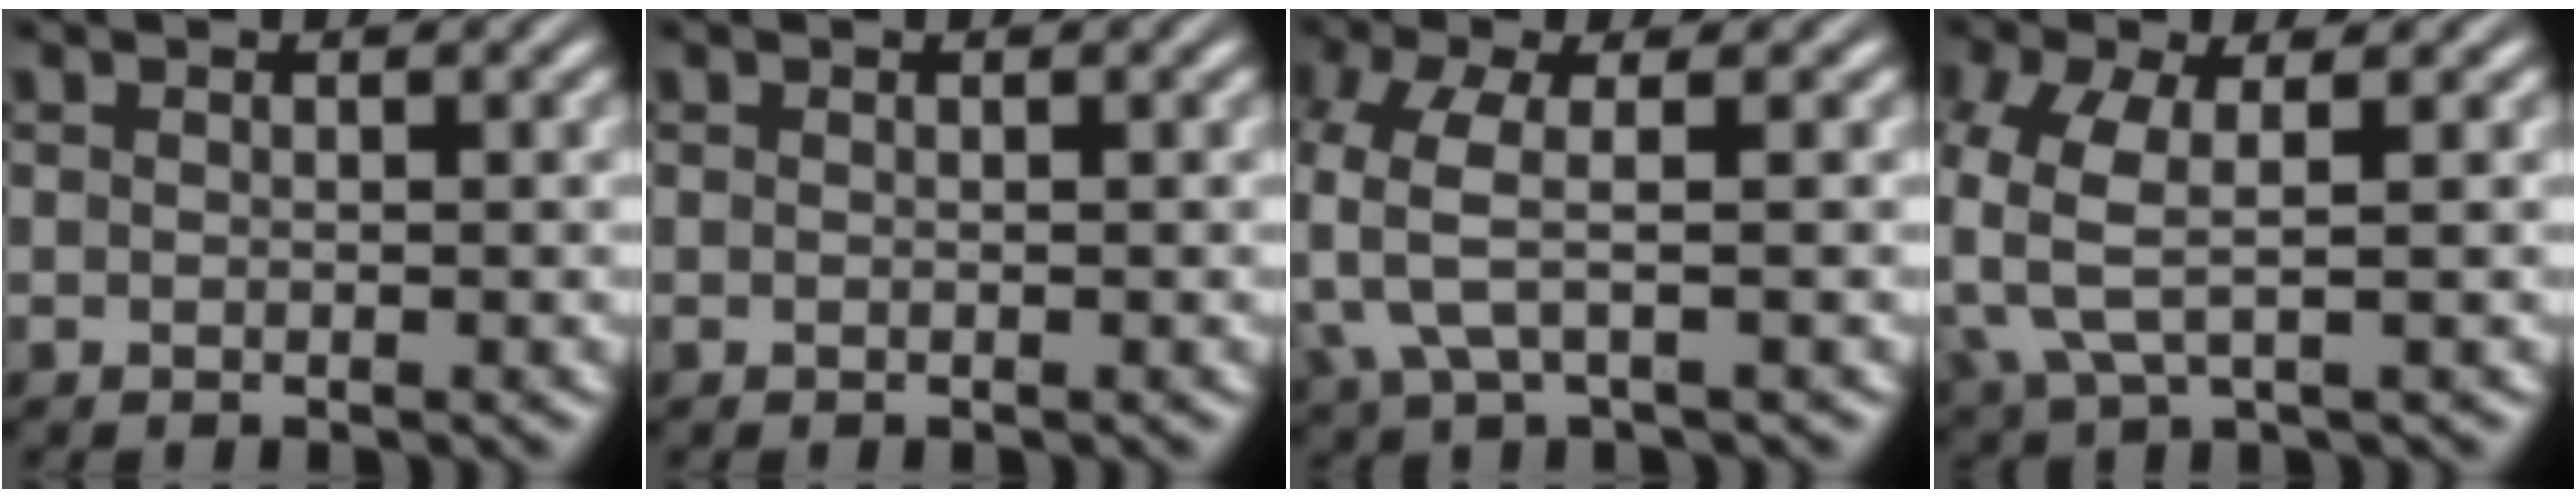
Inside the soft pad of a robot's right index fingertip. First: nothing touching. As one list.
[{"total": 0.0}, {"total": 4.1, "force": [0.3, 1.6, 3.7], "torque": [-0.104, -0.011, 0.013]}, {"total": 4.8, "force": [0.3, 2.6, 4.0], "torque": [-0.110, -0.018, 0.013]}]